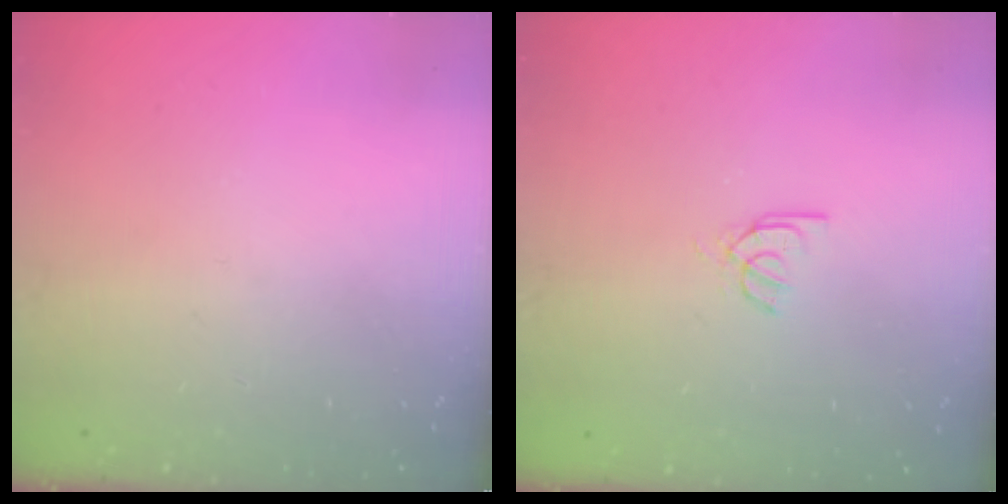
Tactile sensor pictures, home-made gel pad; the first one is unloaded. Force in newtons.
{"total": 2.9, "press": 2.9, "slide": 0.3}